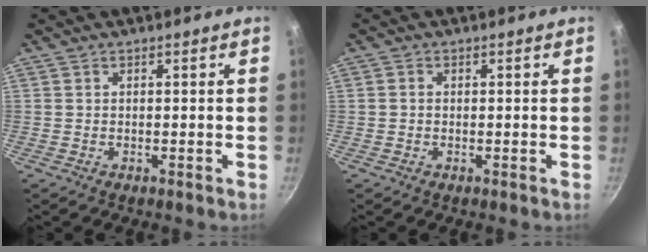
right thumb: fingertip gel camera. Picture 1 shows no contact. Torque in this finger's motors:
{"motor_torque": [-0.19, -0.21, -0.01, 0.19, 0.05]}